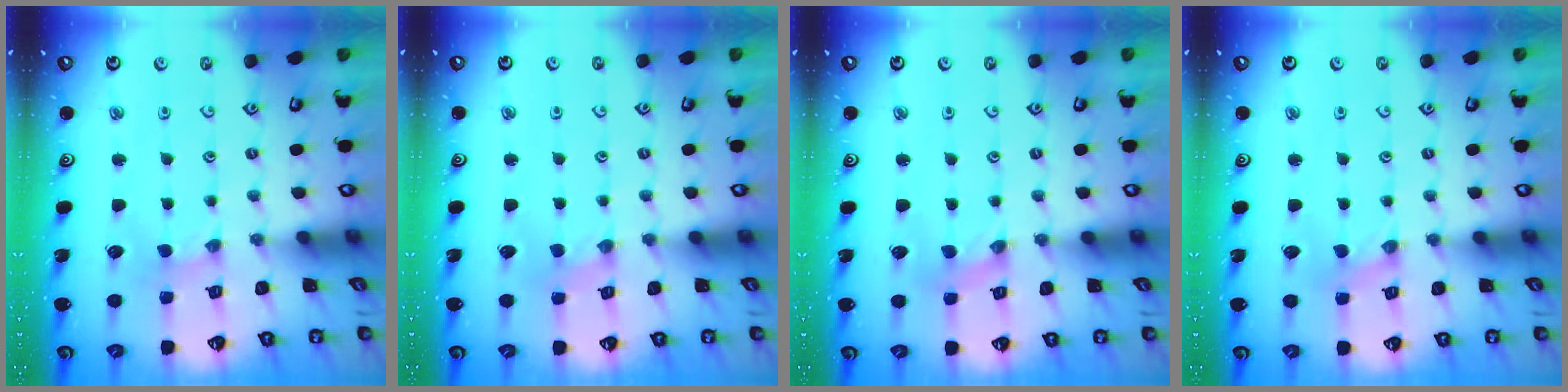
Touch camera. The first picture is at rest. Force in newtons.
{"total": 0.0}
{"total": 0.0}
{"total": 0.0}